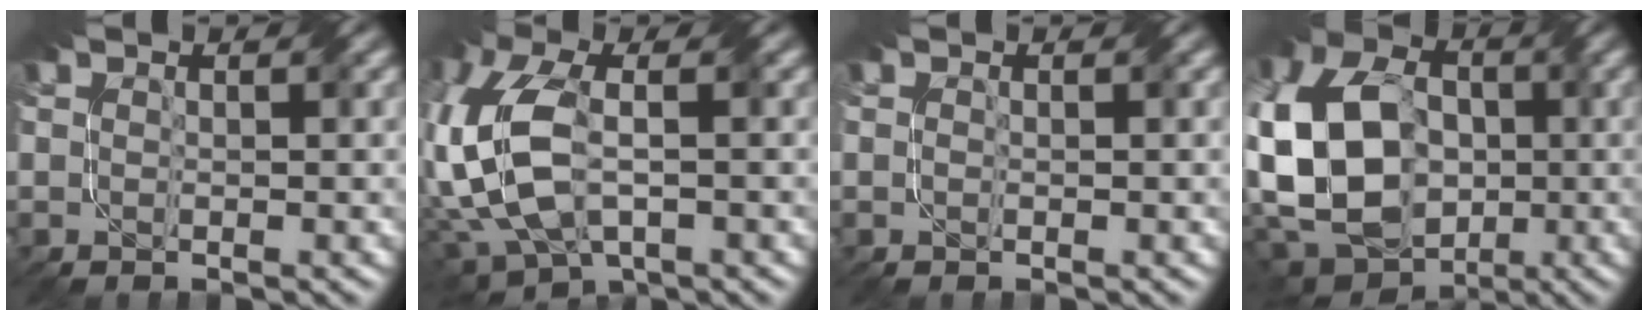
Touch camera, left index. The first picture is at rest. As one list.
[{"total": 9.8, "force": [-1.4, 5.5, 8.0], "torque": [-0.199, -0.009, -0.030]}, {"total": 0.0}, {"total": 16.2, "force": [-2.1, 12.7, 9.9], "torque": [-0.232, -0.002, -0.041]}]